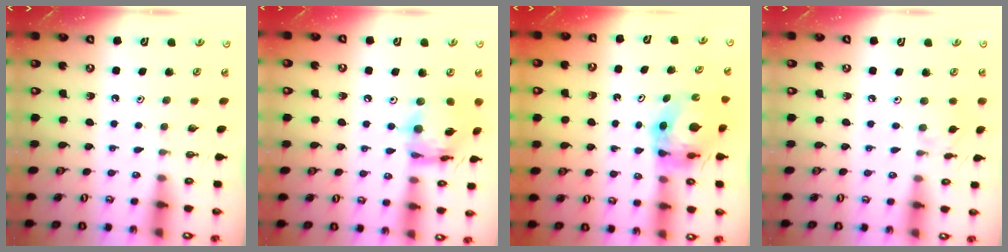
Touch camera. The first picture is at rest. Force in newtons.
{"total": 14.0, "press": 14.0, "slide": 1.4}
{"total": 6.6, "press": 6.6, "slide": 0.9}
{"total": 2.8, "press": 2.8, "slide": 0.1}